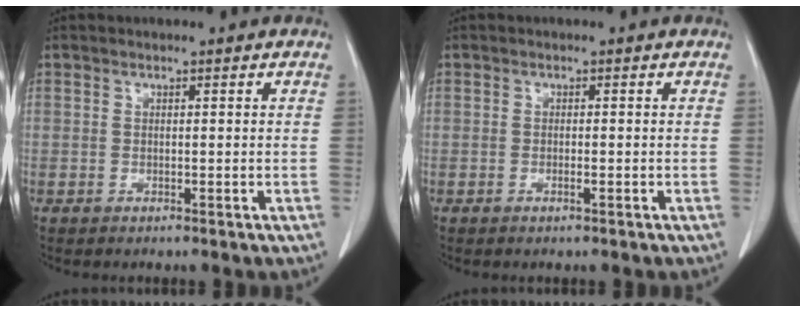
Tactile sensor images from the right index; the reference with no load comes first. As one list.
[{"total": 0.7, "force": [-0.4, 0.0, 0.6], "torque": [-0.015, 0.000, -0.005]}]